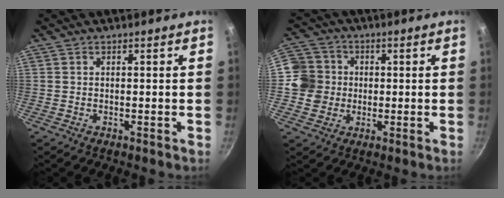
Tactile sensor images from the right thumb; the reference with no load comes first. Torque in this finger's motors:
{"motor_torque": [0.10, 0.90, 0.10, 0.22, 0.03]}